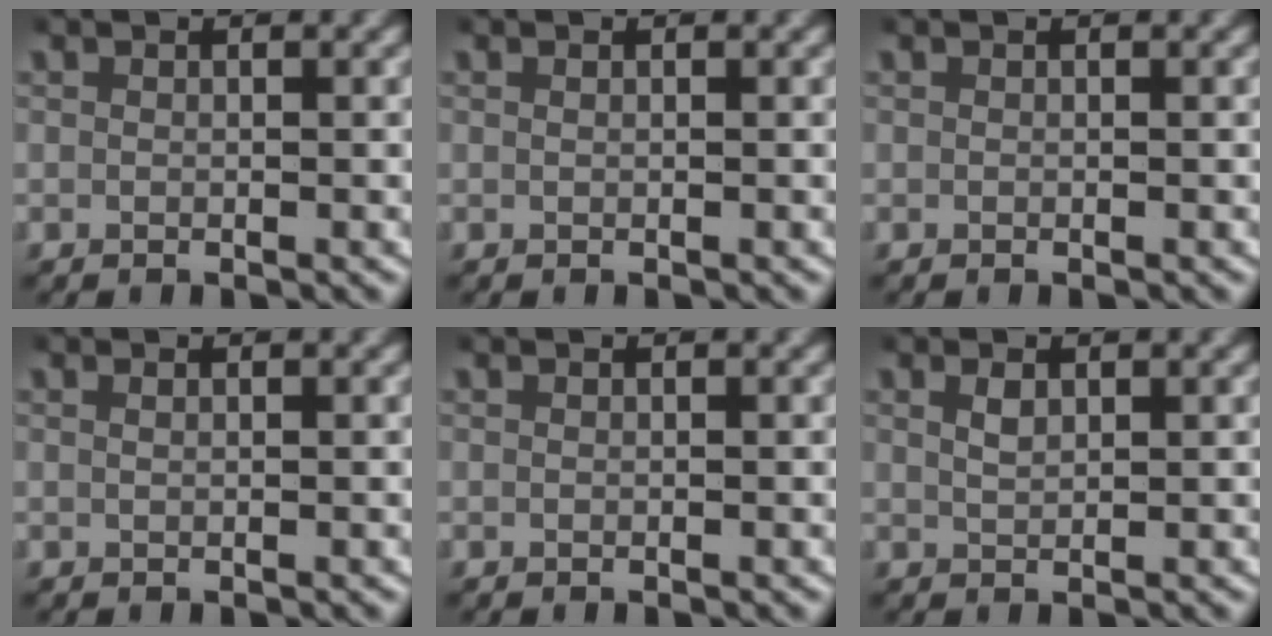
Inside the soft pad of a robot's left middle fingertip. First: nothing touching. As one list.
[{"total": 0.0}, {"total": 0.0}, {"total": 0.0}, {"total": 0.0}, {"total": 1.0, "force": [0.5, 0.4, 0.7], "torque": [-0.014, -0.003, 0.014]}]